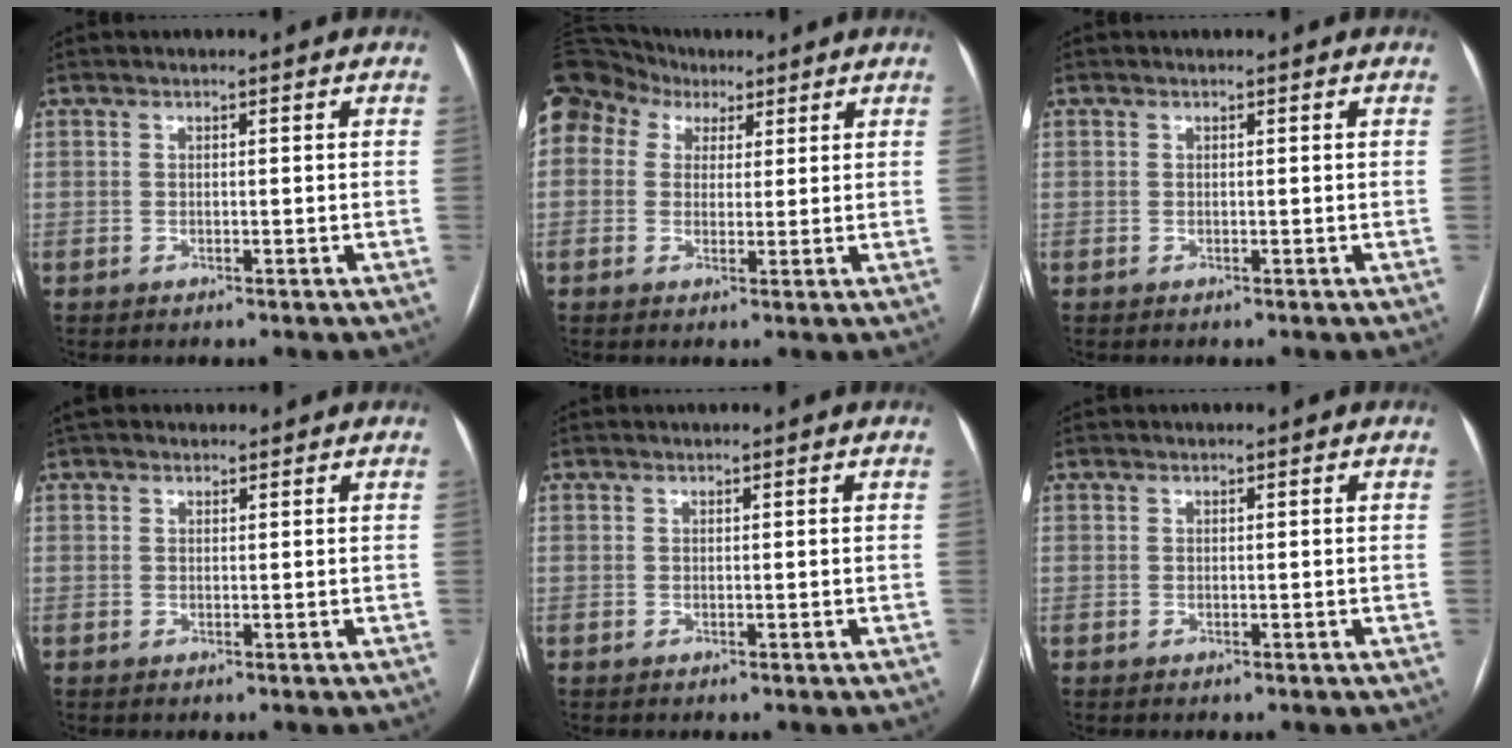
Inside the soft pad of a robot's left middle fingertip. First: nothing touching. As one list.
[{"total": 18.7, "force": [9.1, 14.6, 7.3], "torque": [-0.233, 0.103, 0.176]}, {"total": 0.0}, {"total": 3.6, "force": [3.1, 1.6, 1.1], "torque": [-0.015, 0.036, 0.051]}, {"total": 0.6, "force": [0.6, 0.0, 0.1], "torque": [-0.005, 0.015, 0.017]}, {"total": 0.0}]